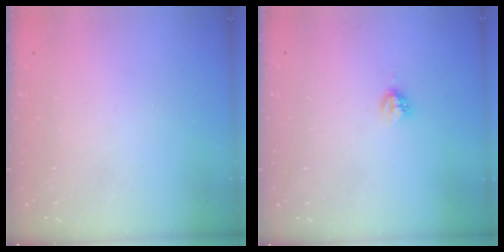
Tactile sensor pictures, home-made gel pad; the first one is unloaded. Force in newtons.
{"total": 3.9, "press": 3.9, "slide": 0.5}